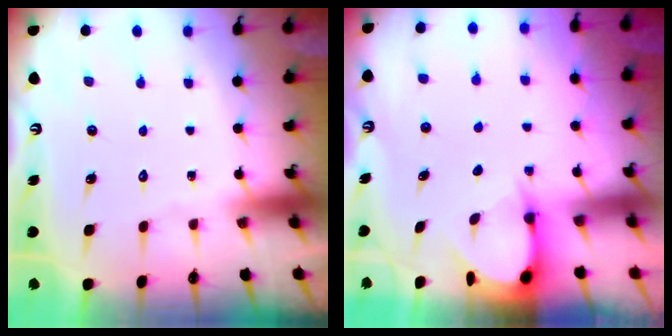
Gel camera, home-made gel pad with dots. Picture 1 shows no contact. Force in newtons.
{"total": 3.6, "press": 3.6, "slide": 0.3}